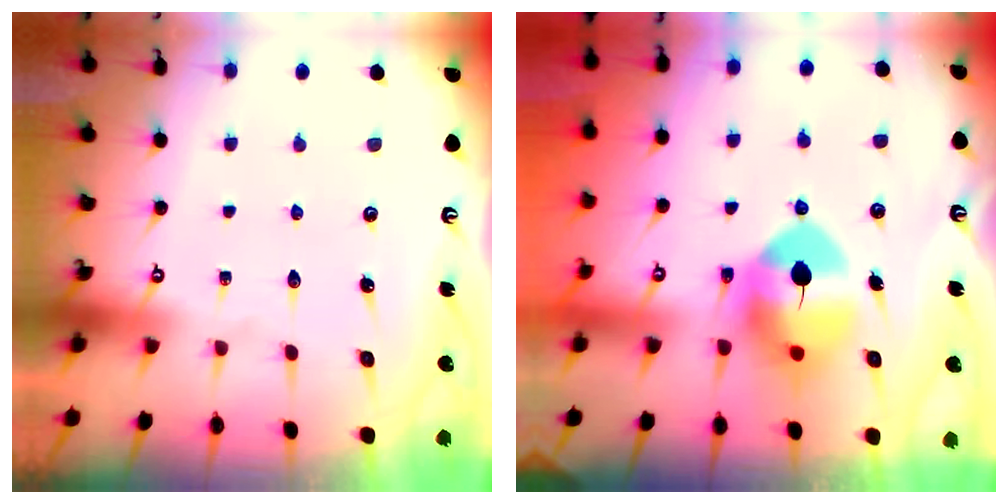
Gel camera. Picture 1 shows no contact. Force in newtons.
{"total": 10.4, "press": 10.3, "slide": 1.7}